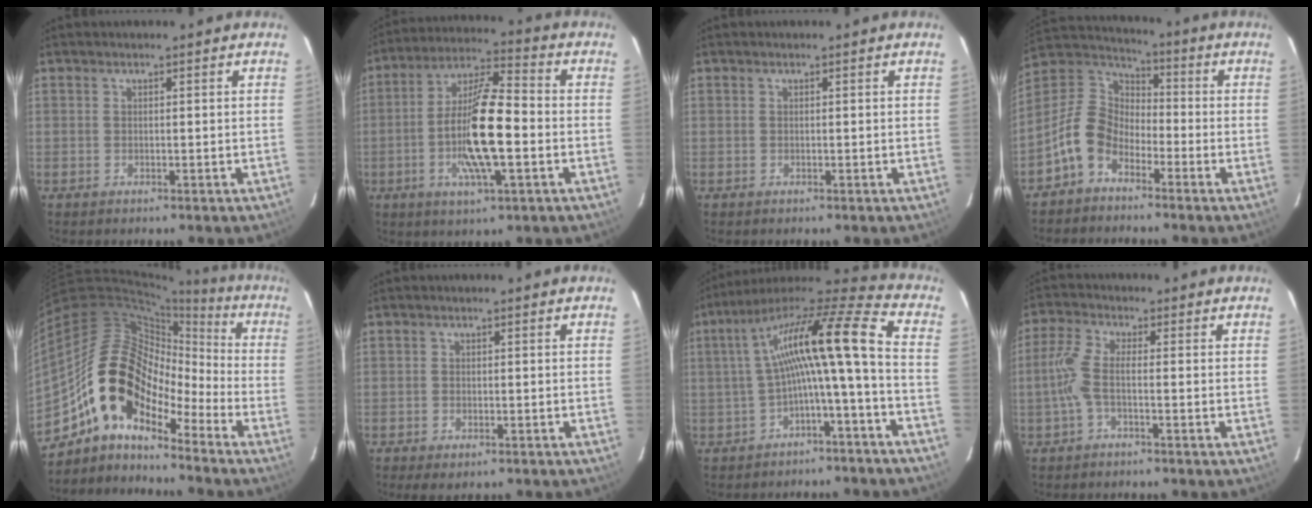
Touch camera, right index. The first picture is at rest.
{"total": 14.3, "force": [-3.2, 3.1, 13.6], "torque": [-0.263, -0.001, -0.065]}
{"total": 0.0}
{"total": 10.2, "force": [-5.8, 6.6, 5.1], "torque": [-0.108, 0.026, -0.125]}
{"total": 15.5, "force": [-10.0, 7.9, 8.9], "torque": [-0.149, 0.010, -0.200]}
{"total": 2.3, "force": [-1.5, 1.1, 1.4], "torque": [-0.028, -0.008, -0.025]}
{"total": 15.8, "force": [-1.9, 1.0, 15.6], "torque": [-0.285, 0.018, -0.037]}
{"total": 4.8, "force": [-1.5, 0.9, 4.4], "torque": [-0.108, 0.006, -0.031]}